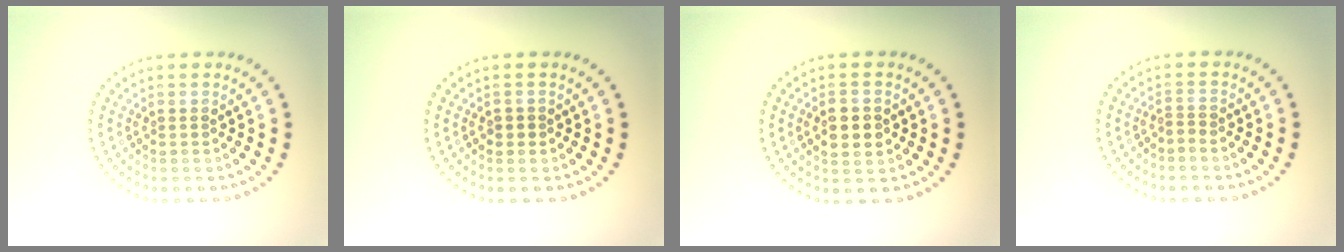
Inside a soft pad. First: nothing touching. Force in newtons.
{"total": 0.8, "press": 0.7, "slide": 0.1}
{"total": 2.9, "press": 2.9, "slide": 0.2}
{"total": 0.8, "press": 0.2, "slide": 0.7}